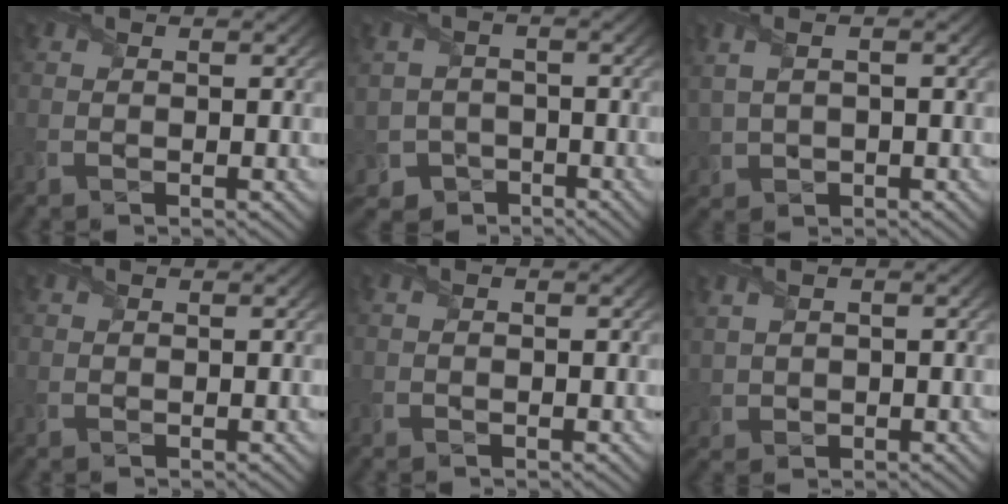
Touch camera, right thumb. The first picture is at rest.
{"total": 6.1, "force": [-3.4, 5.0, 1.0], "torque": [-0.035, -0.020, -0.072]}
{"total": 3.5, "force": [0.7, 1.8, 2.9], "torque": [-0.074, 0.003, 0.022]}
{"total": 0.7, "force": [0.1, 0.7, 0.0], "torque": [-0.001, -0.002, 0.000]}
{"total": 0.5, "force": [-0.2, 0.3, 0.4], "torque": [-0.005, 0.000, -0.001]}
{"total": 2.2, "force": [0.6, 1.6, 1.4], "torque": [-0.044, -0.001, 0.015]}